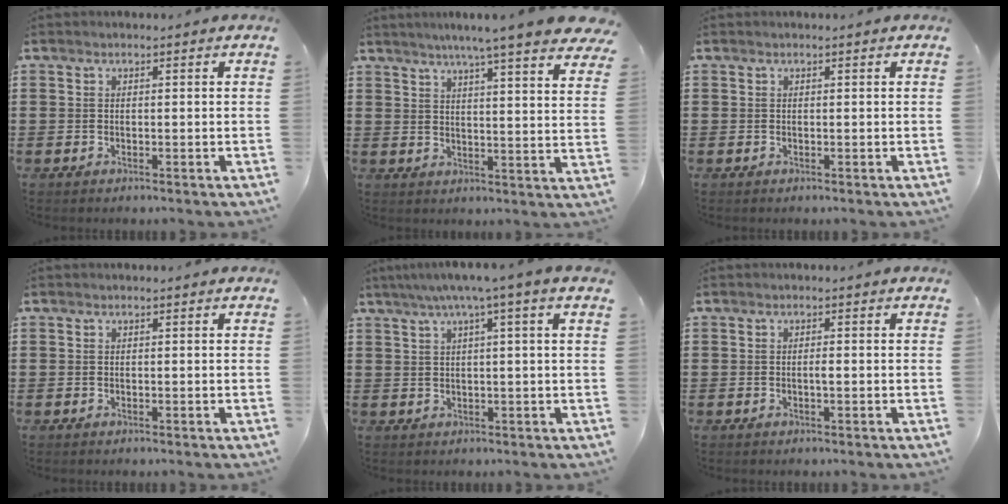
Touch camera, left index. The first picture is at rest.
{"total": 6.2, "force": [5.3, -0.9, 3.2], "torque": [-0.082, -0.026, 0.087]}
{"total": 0.0}
{"total": 0.0}
{"total": 3.8, "force": [1.8, -0.6, 3.3], "torque": [-0.068, 0.000, 0.026]}
{"total": 0.9, "force": [-0.1, 0.2, 0.9], "torque": [-0.019, -0.002, -0.002]}